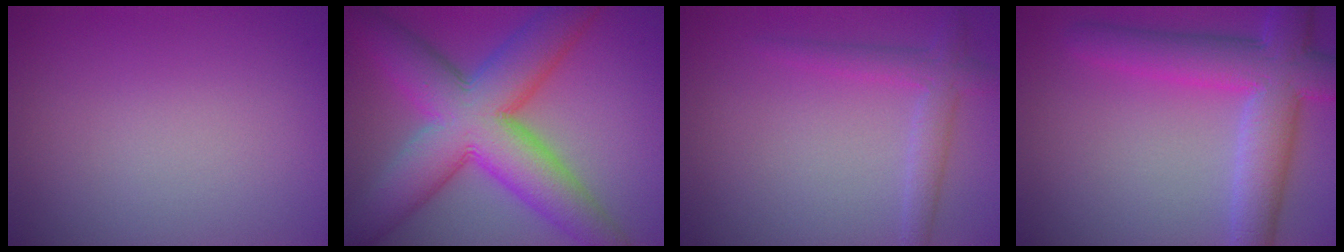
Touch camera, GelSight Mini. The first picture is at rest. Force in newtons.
{"total": 12.0, "press": 12.0, "slide": 0.5}
{"total": 2.6, "press": 2.6, "slide": 0.1}
{"total": 7.5, "press": 7.5, "slide": 0.4}